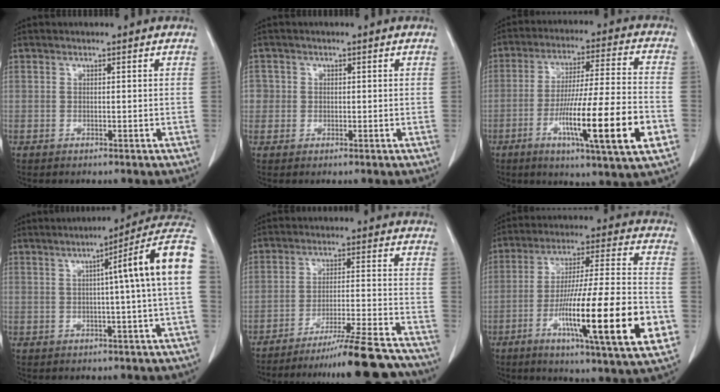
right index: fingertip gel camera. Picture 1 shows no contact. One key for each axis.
{"total": 2.4, "fx": 0.1, "fy": 2.4, "fz": 0.2, "tx": 0.010, "ty": 0.005, "tz": 0.001}
{"total": 18.2, "fx": -6.2, "fy": 0.3, "fz": 17.2, "tx": -0.271, "ty": -0.016, "tz": -0.100}
{"total": 11.7, "fx": 2.0, "fy": -1.3, "fz": 11.5, "tx": -0.141, "ty": 0.030, "tz": 0.017}
{"total": 20.2, "fx": -18.8, "fy": -0.9, "fz": 7.3, "tx": -0.069, "ty": -0.014, "tz": -0.260}
{"total": 22.7, "fx": -7.4, "fy": 1.1, "fz": 21.5, "tx": -0.319, "ty": -0.018, "tz": -0.117}